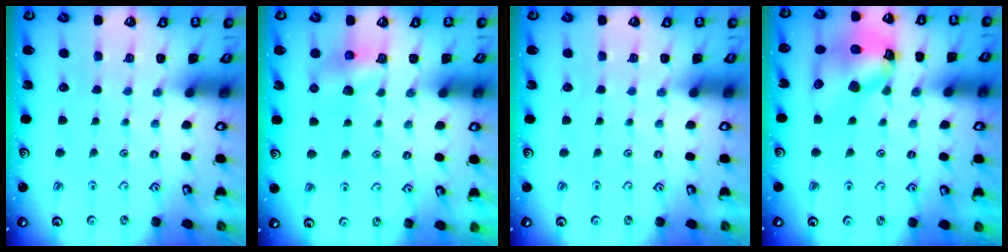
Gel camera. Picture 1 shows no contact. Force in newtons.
{"total": 6.8, "press": 6.8, "slide": 0.2}
{"total": 0.0}
{"total": 15.8, "press": 15.7, "slide": 1.7}